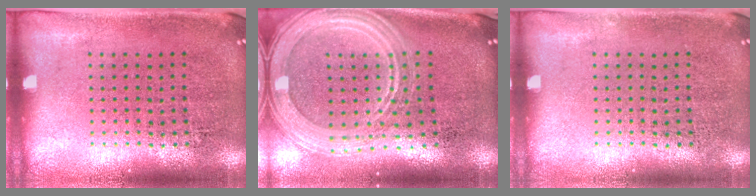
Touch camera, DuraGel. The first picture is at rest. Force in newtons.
{"total": 2.7, "press": 2.3, "slide": 1.5}
{"total": 0.0}